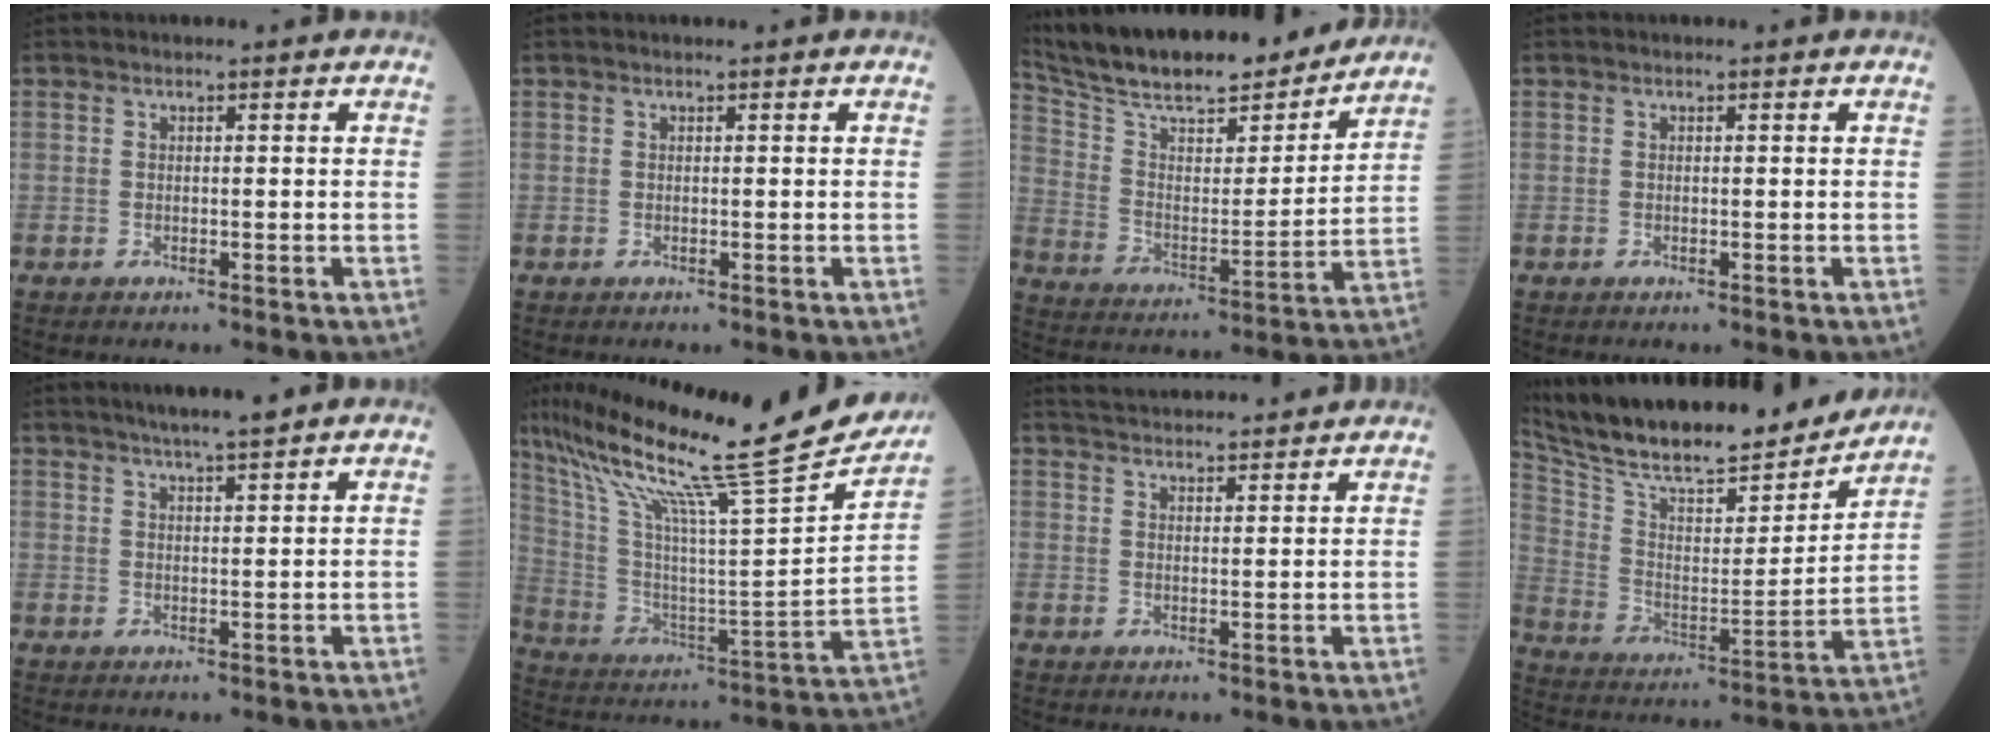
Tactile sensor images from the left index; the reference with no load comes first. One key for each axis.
{"total": 0.0}
{"total": 22.4, "fx": 19.8, "fy": 3.4, "fz": 9.8, "tx": -0.173, "ty": -0.004, "tz": 0.308}
{"total": 0.0}
{"total": 5.1, "fx": 4.2, "fy": -0.2, "fz": 2.9, "tx": -0.048, "ty": 0.014, "tz": 0.072}
{"total": 31.2, "fx": 25.7, "fy": 1.0, "fz": 17.8, "tx": -0.316, "ty": -0.060, "tz": 0.378}
{"total": 10.5, "fx": 10.0, "fy": 0.9, "fz": 3.1, "tx": -0.054, "ty": 0.021, "tz": 0.142}
{"total": 25.5, "fx": 22.2, "fy": 4.5, "fz": 11.8, "tx": -0.210, "ty": -0.014, "tz": 0.336}